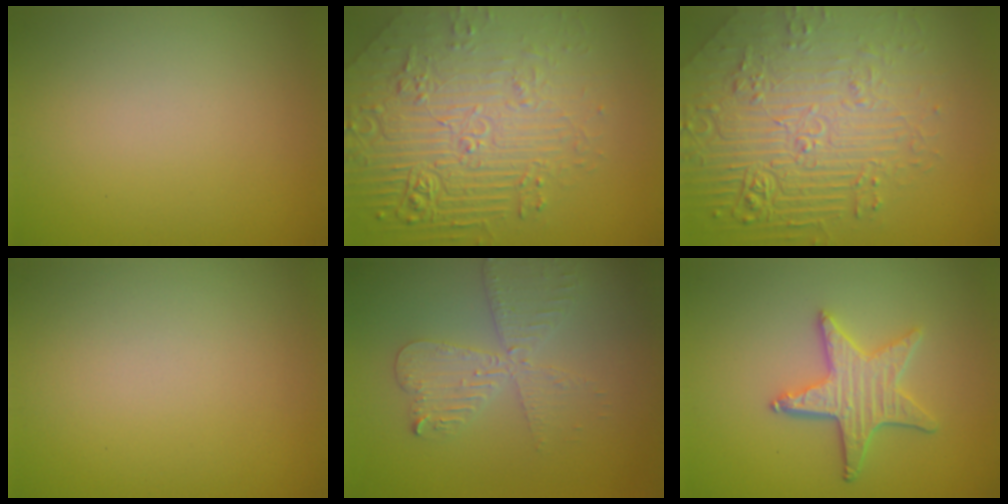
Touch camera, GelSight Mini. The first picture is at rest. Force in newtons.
{"total": 9.0, "press": 6.1, "slide": 6.6}
{"total": 8.2, "press": 6.2, "slide": 5.4}
{"total": 0.0}
{"total": 4.0, "press": 3.5, "slide": 2.0}
{"total": 4.1, "press": 3.6, "slide": 1.8}